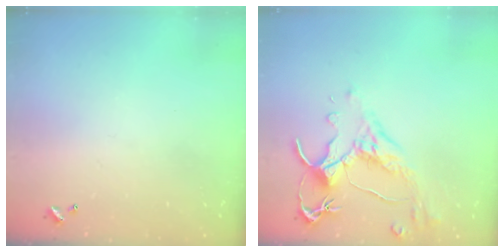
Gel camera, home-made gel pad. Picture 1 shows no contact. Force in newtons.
{"total": 2.5, "press": 2.1, "slide": 1.2}